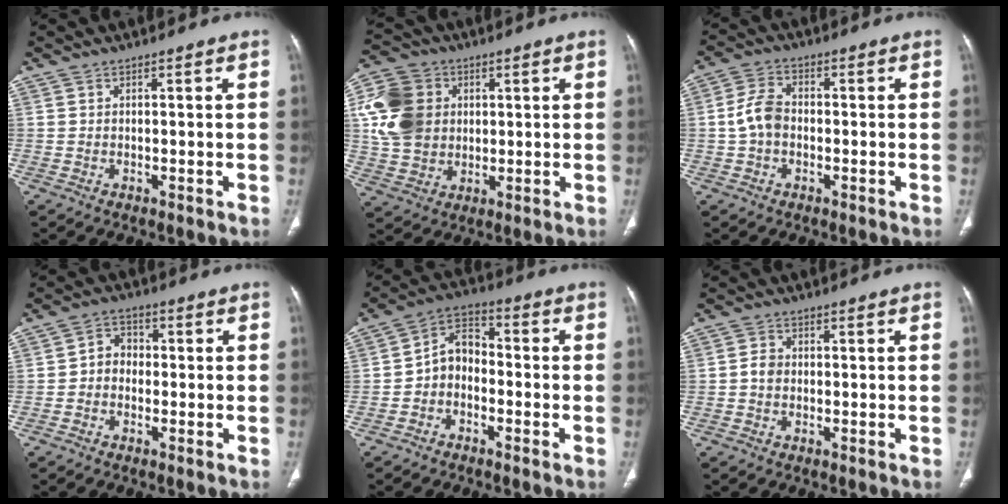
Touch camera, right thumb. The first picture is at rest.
{"total": 13.9, "force": [2.3, 11.6, 7.4], "torque": [-0.132, 0.006, 0.042]}
{"total": 5.7, "force": [-0.8, 4.1, 3.9], "torque": [-0.074, 0.017, -0.022]}
{"total": 4.6, "force": [-0.6, 3.8, 2.4], "torque": [-0.021, 0.020, -0.021]}
{"total": 6.6, "force": [-1.8, 4.8, 4.1], "torque": [-0.056, 0.033, -0.050]}
{"total": 2.3, "force": [-0.3, 1.9, 1.2], "torque": [-0.017, 0.007, -0.010]}